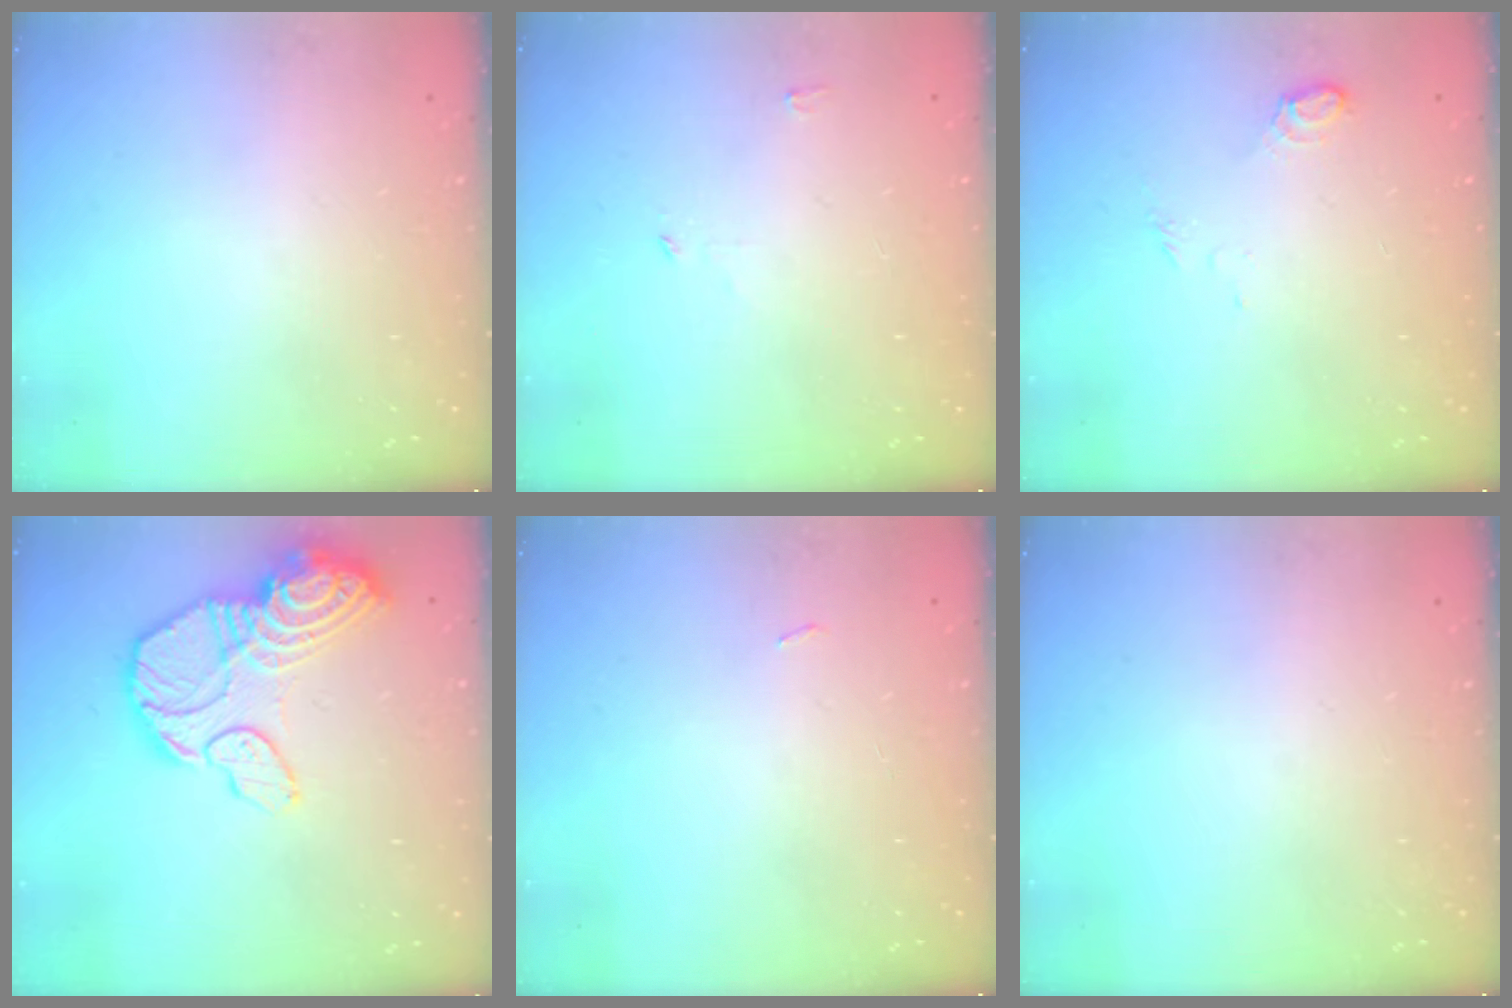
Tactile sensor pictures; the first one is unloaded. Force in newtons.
{"total": 2.7, "press": 2.7, "slide": 0.3}
{"total": 4.8, "press": 4.8, "slide": 0.7}
{"total": 21.2, "press": 20.4, "slide": 5.8}
{"total": 2.8, "press": 2.4, "slide": 1.4}
{"total": 0.0}